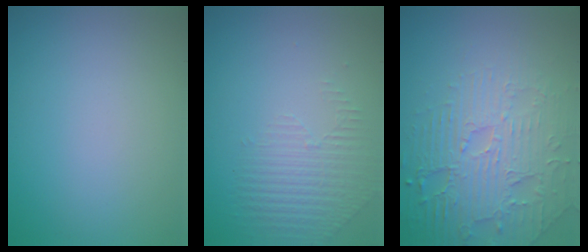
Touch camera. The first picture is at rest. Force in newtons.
{"total": 1.5, "press": 0.9, "slide": 1.2}
{"total": 4.3, "press": 4.1, "slide": 1.4}